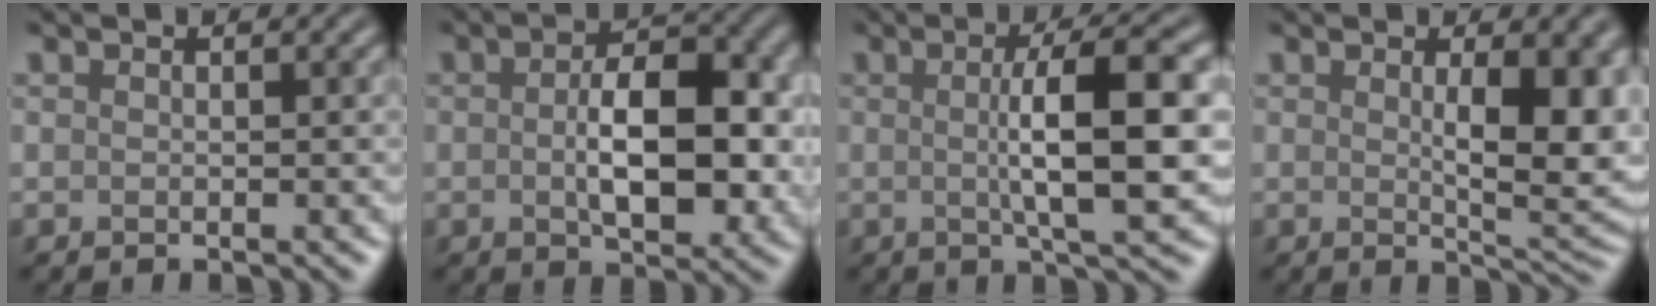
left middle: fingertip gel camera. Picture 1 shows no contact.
{"total": 7.7, "force": [-0.3, 4.0, 6.6], "torque": [-0.108, -0.005, -0.004]}
{"total": 8.0, "force": [0.4, 1.8, 7.8], "torque": [-0.113, 0.005, 0.004]}
{"total": 6.8, "force": [0.8, 2.1, 6.4], "torque": [-0.088, -0.009, 0.022]}